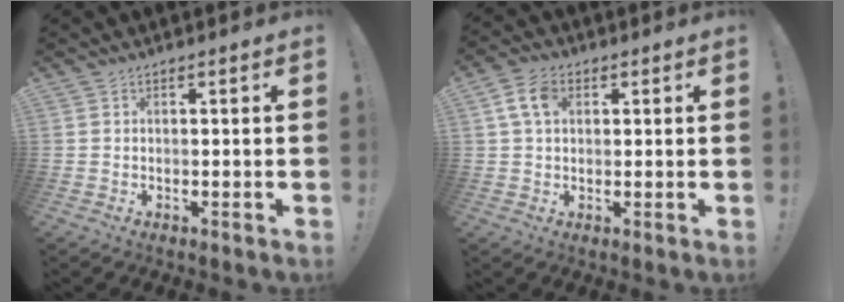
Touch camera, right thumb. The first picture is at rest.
{"total": 7.3, "force": [2.0, 4.9, 5.0], "torque": [-0.090, 0.008, 0.038]}